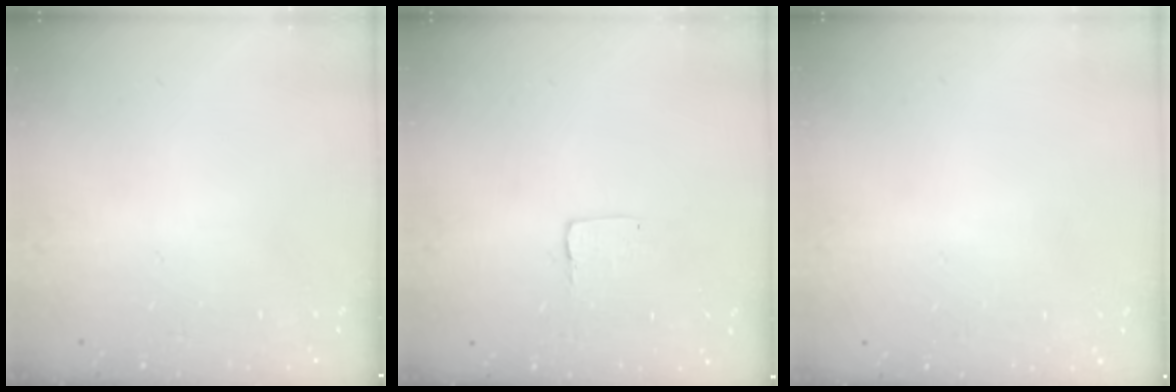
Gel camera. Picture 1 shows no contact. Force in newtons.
{"total": 1.3, "press": 1.2, "slide": 0.1}
{"total": 0.0}